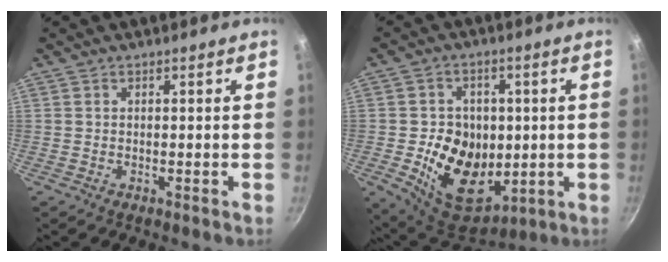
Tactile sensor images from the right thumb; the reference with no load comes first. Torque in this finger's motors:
{"motor_torque": [-0.44, 1.18, 0.13, 0.05, 0.34]}